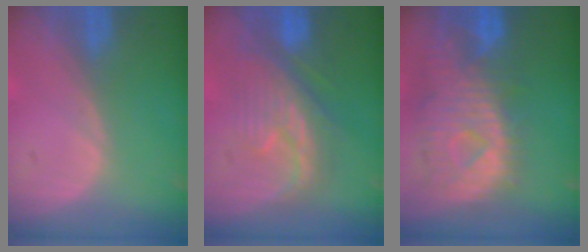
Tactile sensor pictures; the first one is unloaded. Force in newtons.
{"total": 7.9, "press": 7.9, "slide": 1.0}
{"total": 11.2, "press": 9.7, "slide": 5.6}